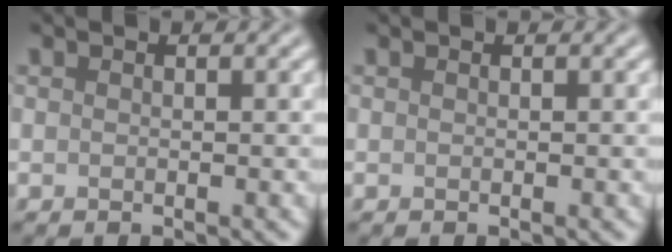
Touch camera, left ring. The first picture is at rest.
{"total": 0.0}